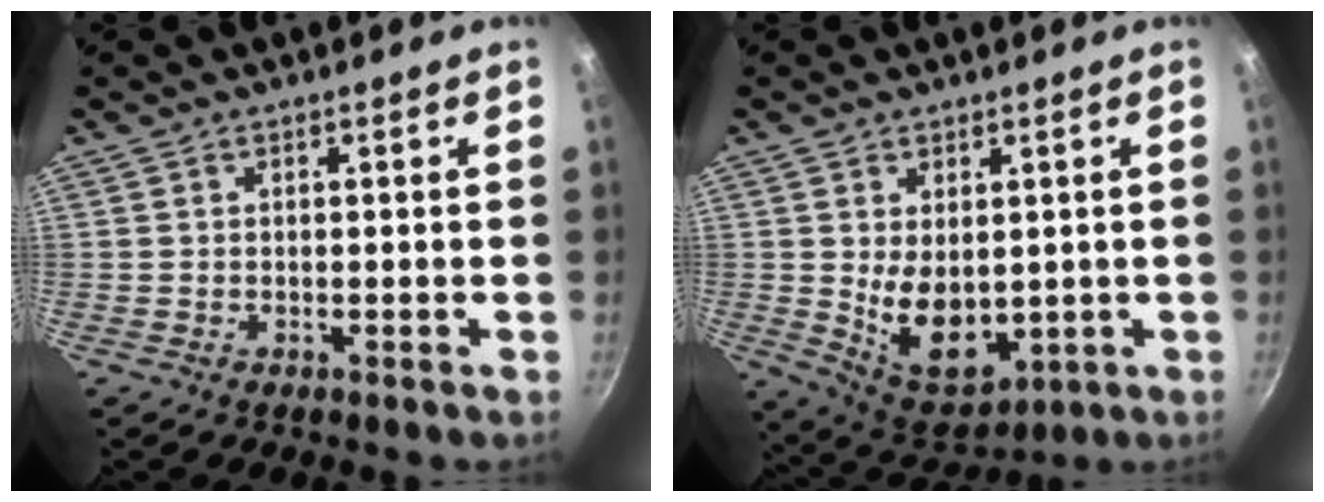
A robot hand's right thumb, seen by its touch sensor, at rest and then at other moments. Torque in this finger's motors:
{"motor_torque": [-0.39, 1.12, 1.21, 0.08, 0.08]}